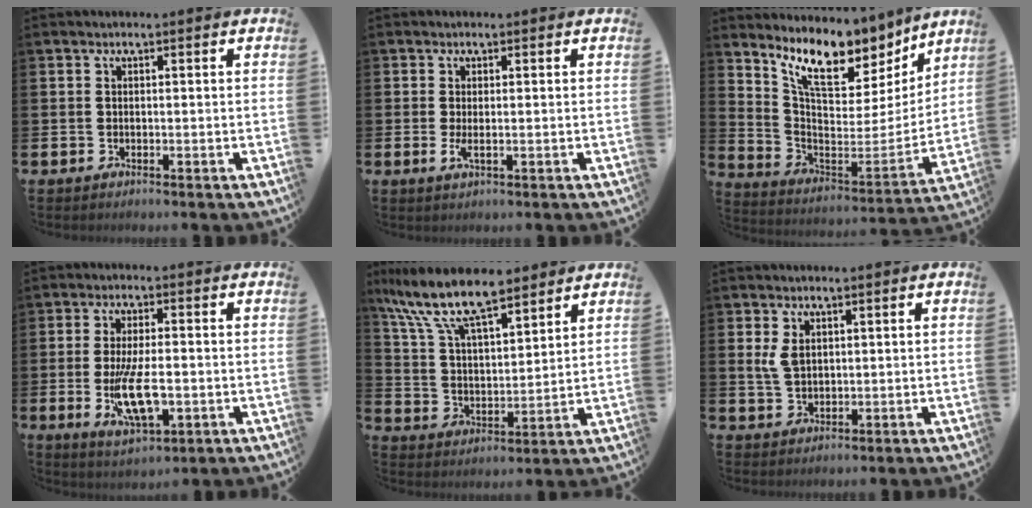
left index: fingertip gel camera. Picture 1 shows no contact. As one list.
[{"total": 1.4, "force": [0.1, 0.3, 1.4], "torque": [-0.030, -0.001, 0.003]}, {"total": 11.8, "force": [9.8, 4.2, 4.9], "torque": [-0.126, -0.071, 0.173]}, {"total": 8.0, "force": [-1.1, 3.2, 7.2], "torque": [-0.131, -0.009, -0.021]}, {"total": 11.0, "force": [9.1, 3.3, 5.2], "torque": [-0.145, -0.042, 0.163]}, {"total": 3.4, "force": [1.6, 1.9, 2.3], "torque": [-0.043, 0.004, 0.027]}]